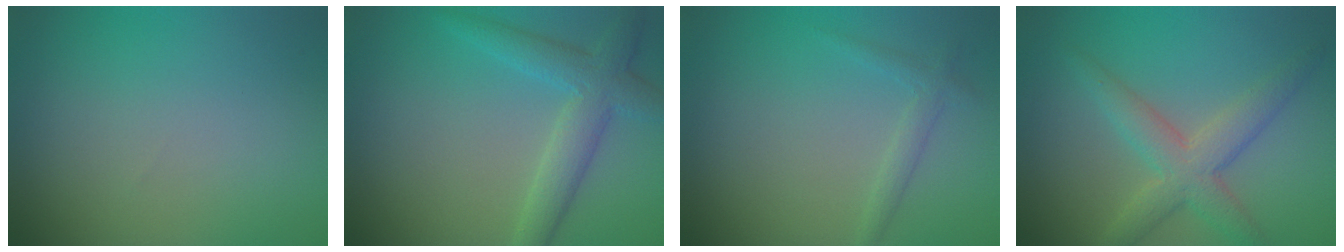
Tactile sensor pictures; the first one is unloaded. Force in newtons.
{"total": 3.4, "press": 3.4, "slide": 0.1}
{"total": 1.4, "press": 1.4, "slide": 0.0}
{"total": 4.3, "press": 4.3, "slide": 0.1}